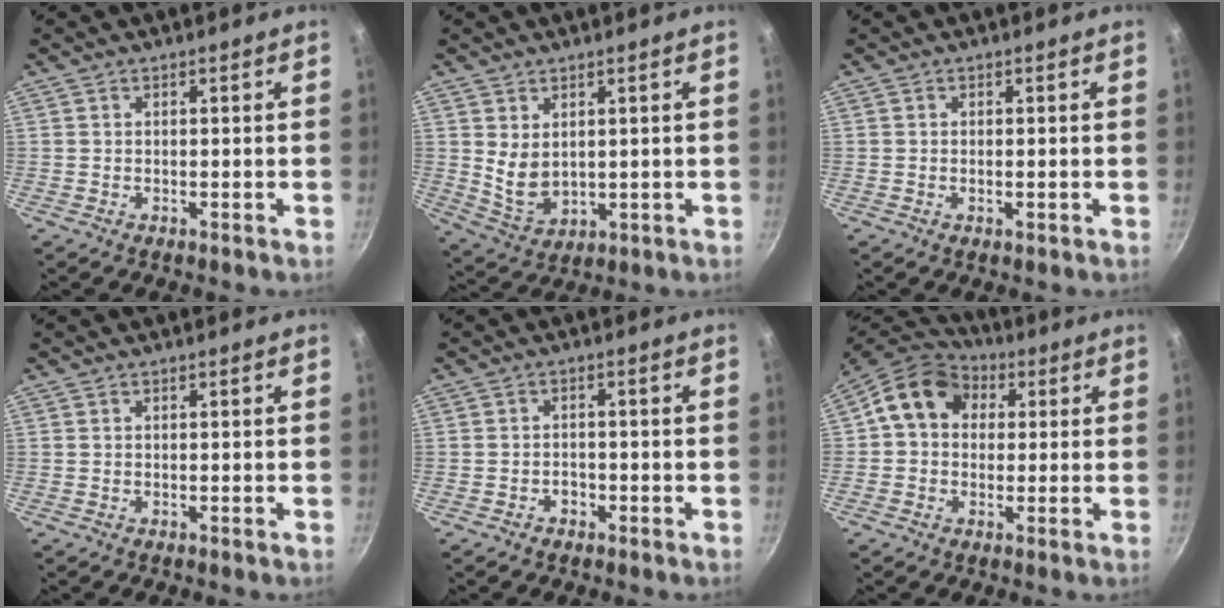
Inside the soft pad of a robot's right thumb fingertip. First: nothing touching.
{"total": 6.3, "force": [1.8, 4.2, 4.4], "torque": [-0.068, -0.026, 0.051]}
{"total": 0.9, "force": [-0.2, 0.4, 0.8], "torque": [-0.014, 0.001, -0.004]}
{"total": 0.0}
{"total": 2.0, "force": [-1.1, 1.5, 0.8], "torque": [0.000, 0.014, -0.015]}
{"total": 12.2, "force": [2.8, 9.9, 6.5], "torque": [-0.083, 0.026, 0.026]}